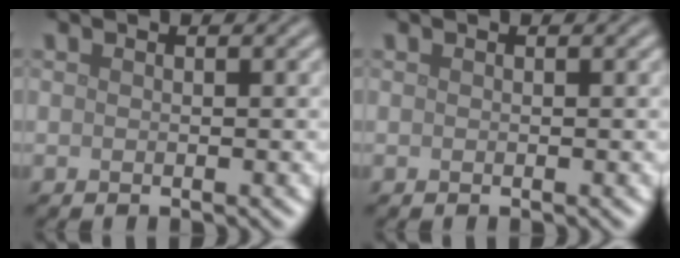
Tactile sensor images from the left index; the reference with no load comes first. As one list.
[{"total": 0.0}]